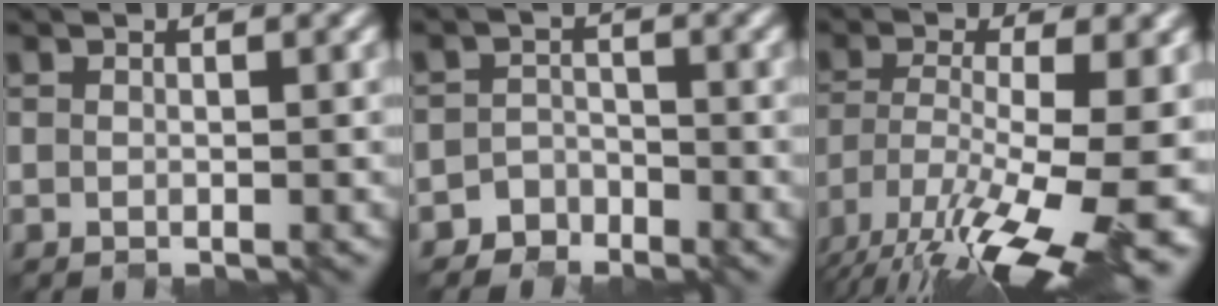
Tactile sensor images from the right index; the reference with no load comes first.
{"total": 2.4, "force": [-1.9, 1.4, -0.1], "torque": [0.014, 0.006, -0.040]}
{"total": 13.7, "force": [-7.8, 3.7, 10.7], "torque": [-0.205, -0.025, -0.125]}